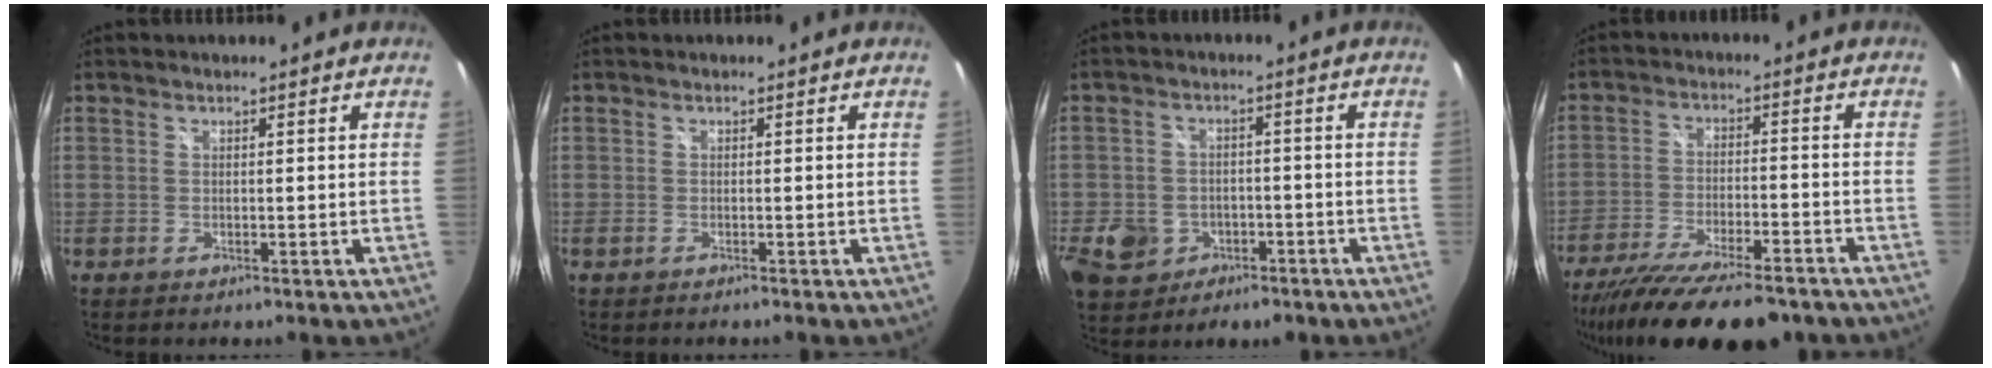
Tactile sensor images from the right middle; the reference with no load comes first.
{"total": 0.5, "force": [-0.5, 0.1, 0.2], "torque": [-0.003, -0.002, -0.010]}
{"total": 9.7, "force": [-4.0, 7.9, 3.9], "torque": [-0.125, 0.004, -0.054]}
{"total": 19.9, "force": [-16.1, 4.8, 10.7], "torque": [-0.206, -0.047, -0.250]}